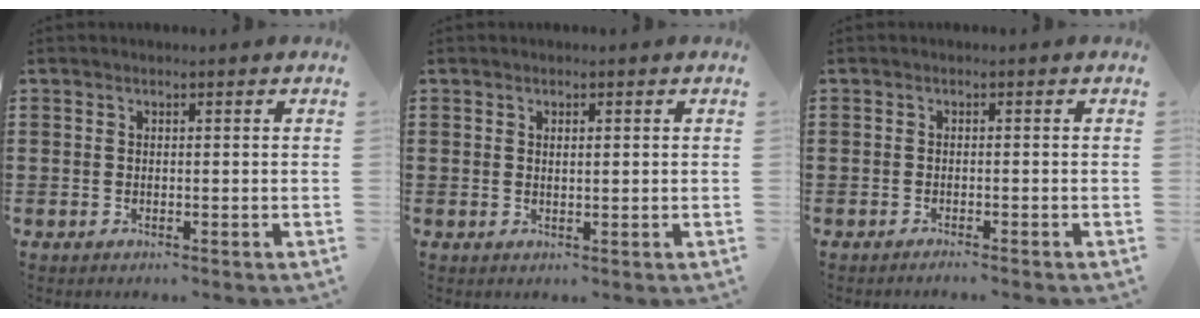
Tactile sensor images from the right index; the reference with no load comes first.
{"total": 0.9, "force": [0.3, 0.2, 0.8], "torque": [-0.016, -0.001, 0.006]}
{"total": 0.9, "force": [-0.9, -0.2, 0.2], "torque": [-0.005, -0.004, -0.017]}